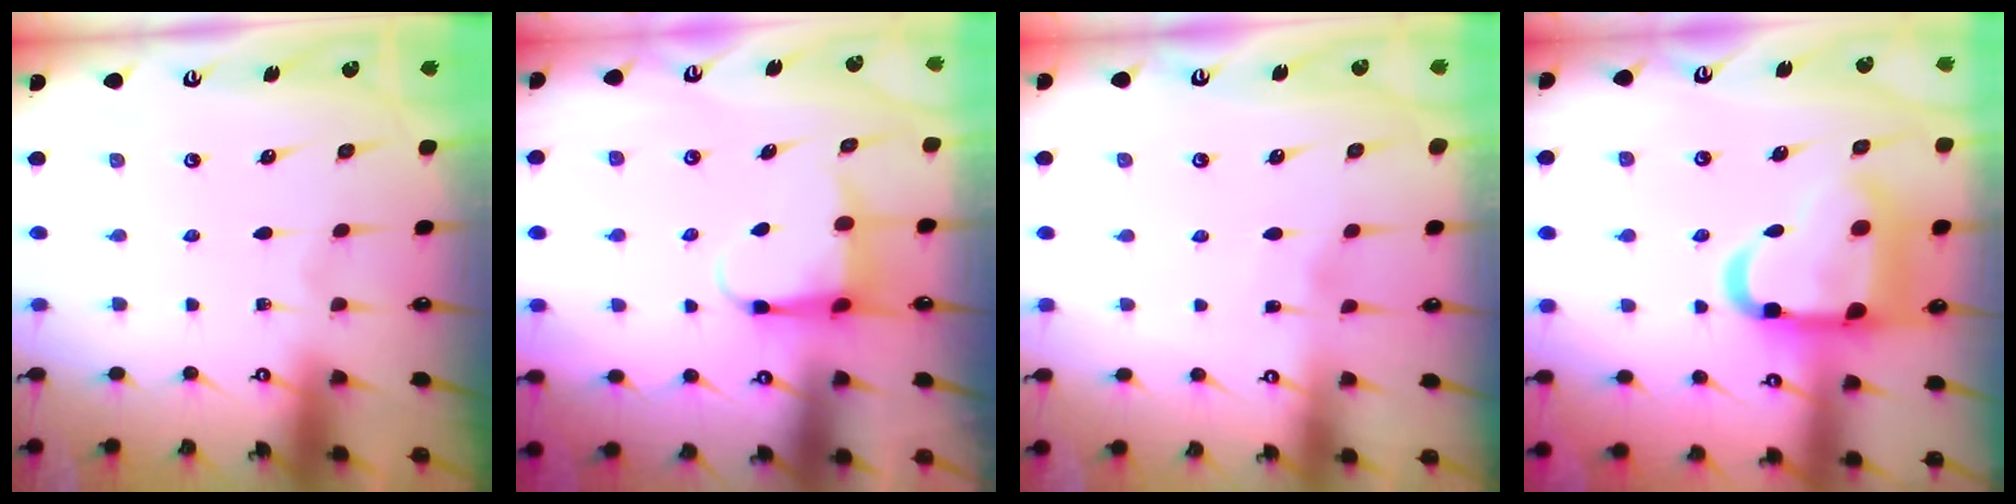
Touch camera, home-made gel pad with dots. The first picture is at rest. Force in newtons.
{"total": 4.8, "press": 4.7, "slide": 0.9}
{"total": 2.2, "press": 2.1, "slide": 0.3}
{"total": 18.0, "press": 17.9, "slide": 1.7}